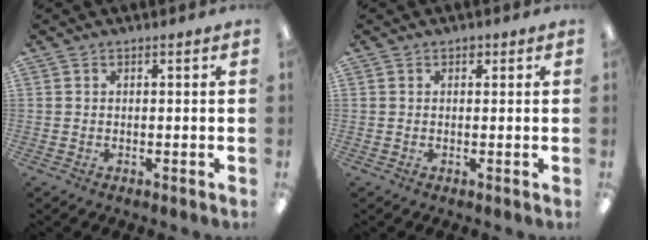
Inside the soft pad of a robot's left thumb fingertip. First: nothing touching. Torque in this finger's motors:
{"motor_torque": [0.11, -0.01, 0.34, -0.11, -0.01]}